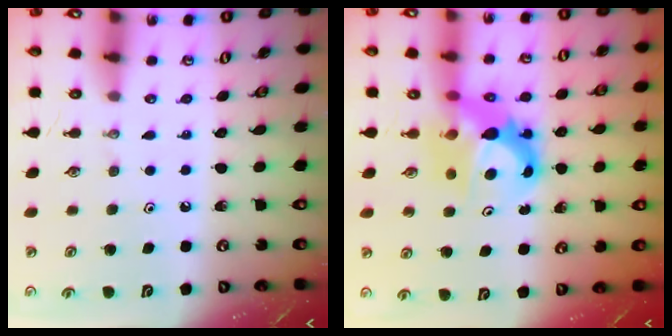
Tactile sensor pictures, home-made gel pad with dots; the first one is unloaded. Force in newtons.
{"total": 8.2, "press": 8.2, "slide": 0.7}